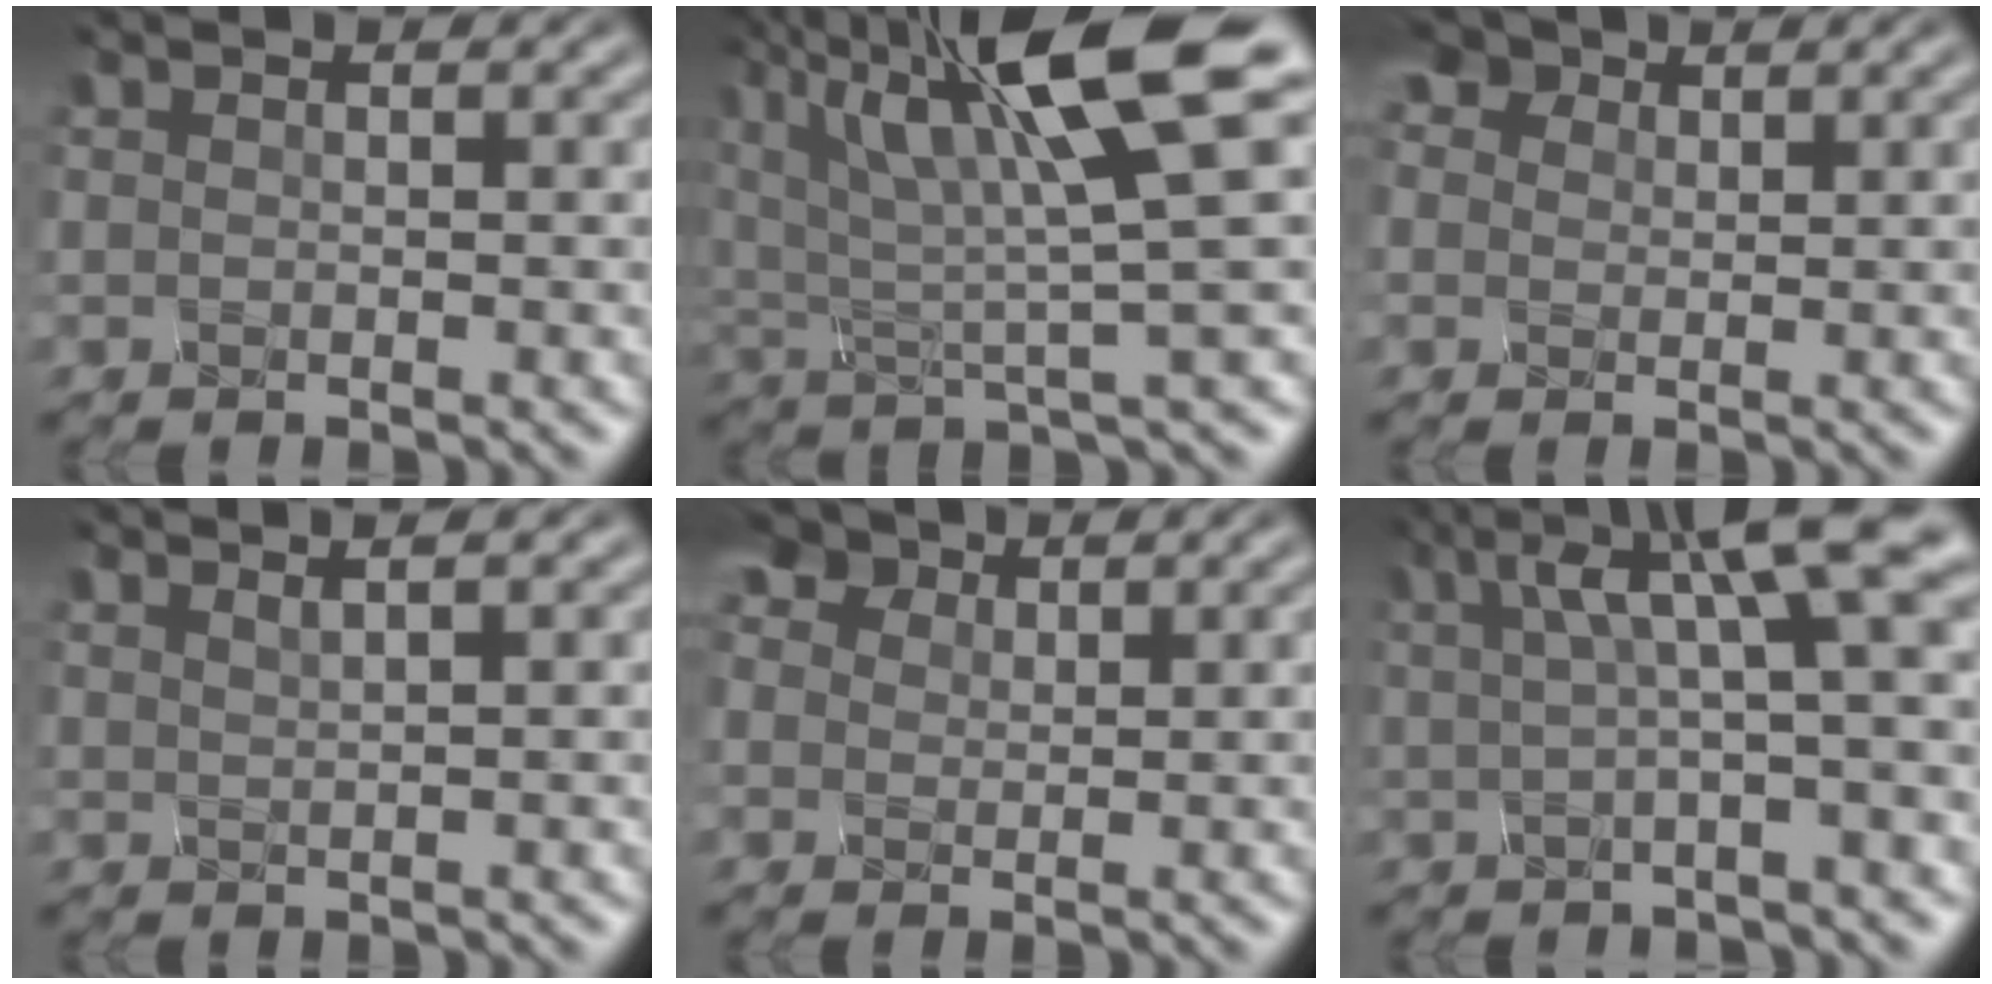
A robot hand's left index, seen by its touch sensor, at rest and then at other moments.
{"total": 10.3, "force": [4.5, 2.3, 9.0], "torque": [-0.179, 0.005, 0.088]}
{"total": 3.9, "force": [2.7, 2.4, 1.4], "torque": [-0.055, 0.002, 0.056]}
{"total": 2.2, "force": [1.6, 0.6, 1.3], "torque": [-0.009, 0.021, 0.009]}
{"total": 4.9, "force": [3.4, 3.1, 1.9], "torque": [-0.072, 0.000, 0.067]}
{"total": 7.2, "force": [2.0, 1.5, 6.7], "torque": [-0.117, 0.018, 0.044]}